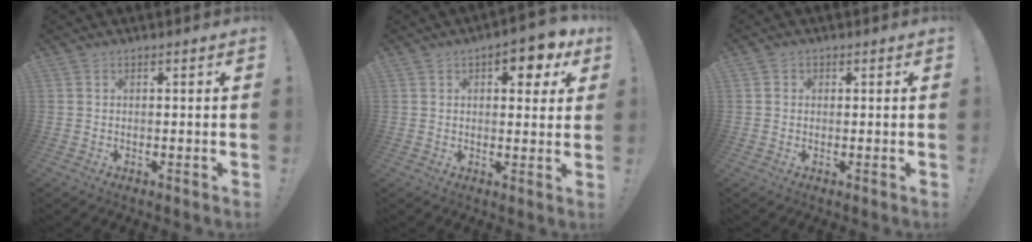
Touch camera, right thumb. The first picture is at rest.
{"total": 8.1, "force": [3.9, 3.8, 5.9], "torque": [-0.058, -0.016, 0.060]}
{"total": 1.4, "force": [0.3, 1.3, 0.4], "torque": [0.001, 0.001, 0.003]}